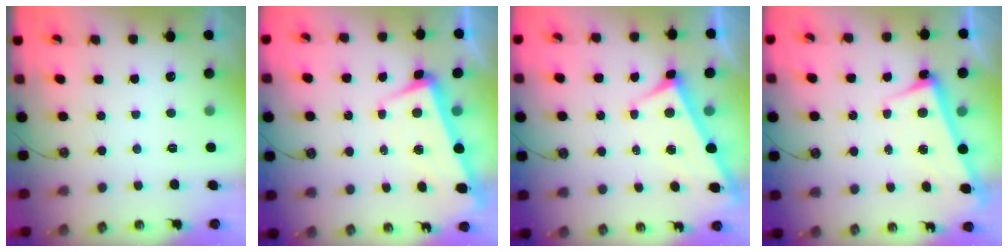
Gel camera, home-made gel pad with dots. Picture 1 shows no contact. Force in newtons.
{"total": 2.3, "press": 1.3, "slide": 1.9}
{"total": 3.6, "press": 3.6, "slide": 0.2}
{"total": 2.8, "press": 2.6, "slide": 0.9}